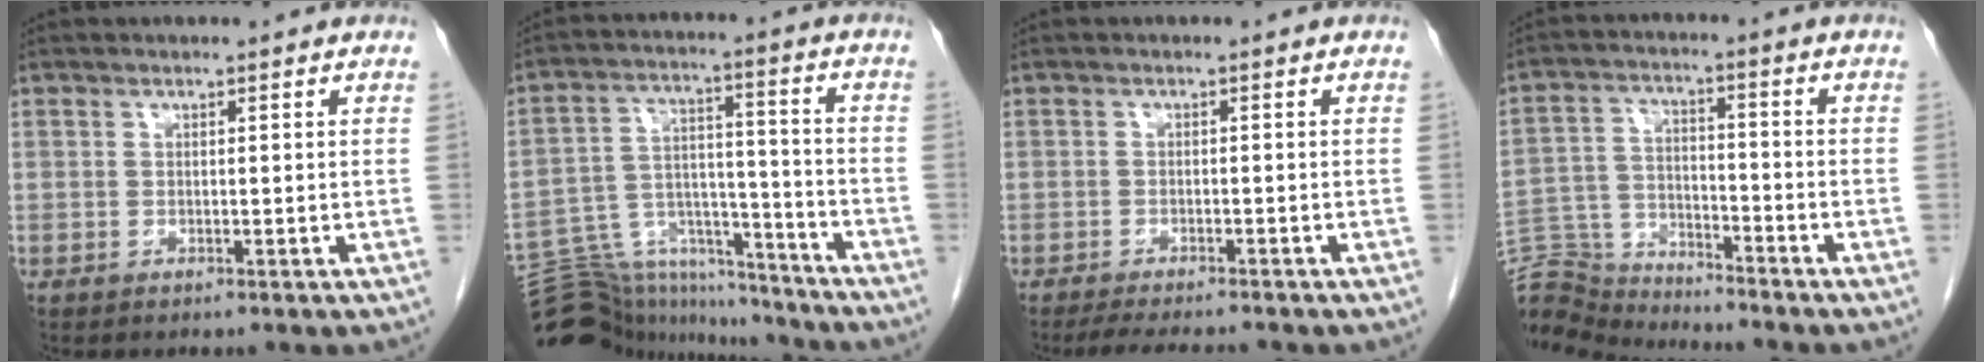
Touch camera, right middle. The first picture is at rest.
{"total": 17.2, "force": [-16.3, 5.0, 2.1], "torque": [-0.056, 0.056, -0.251]}
{"total": 5.9, "force": [-5.3, 0.6, 2.6], "torque": [-0.039, -0.016, -0.082]}
{"total": 10.0, "force": [-10.0, 0.2, -0.1], "torque": [-0.004, 0.017, -0.191]}